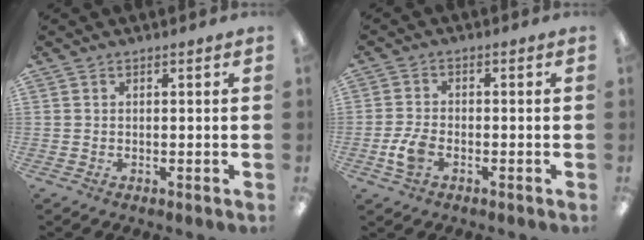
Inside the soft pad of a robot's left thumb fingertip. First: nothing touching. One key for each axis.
{"total": 5.1, "fx": -1.9, "fy": 3.0, "fz": 3.6, "tx": -0.083, "ty": 0.004, "tz": -0.038}